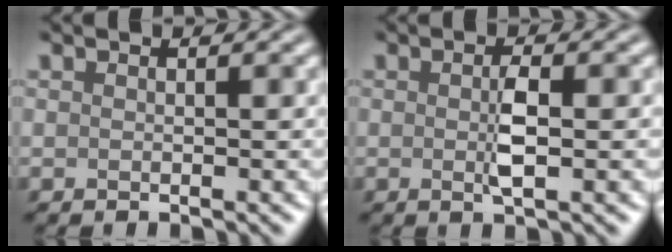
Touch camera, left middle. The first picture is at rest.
{"total": 2.2, "force": [0.1, 0.5, 2.1], "torque": [-0.042, -0.003, -0.002]}